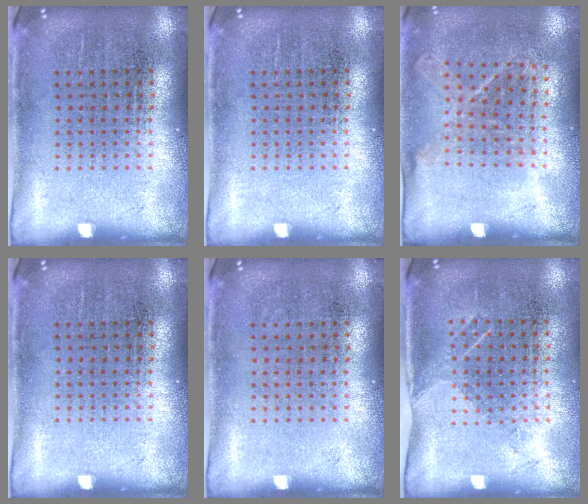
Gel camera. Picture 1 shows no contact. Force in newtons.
{"total": 0.0}
{"total": 1.1, "press": 0.9, "slide": 0.6}
{"total": 0.0}
{"total": 0.0}
{"total": 1.1, "press": 0.9, "slide": 0.7}